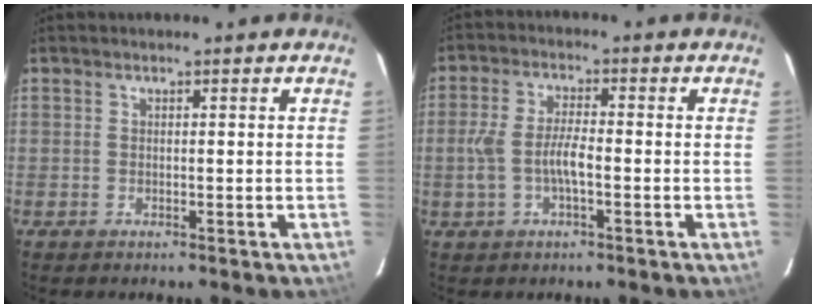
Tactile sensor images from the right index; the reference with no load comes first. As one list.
[{"total": 6.3, "force": [-1.6, 2.0, 5.7], "torque": [-0.123, 0.005, -0.028]}]